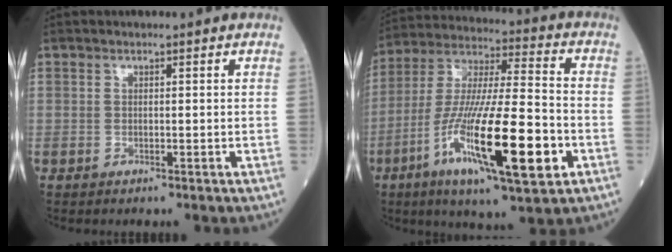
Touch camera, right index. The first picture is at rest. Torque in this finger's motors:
{"motor_torque": [2.14, 0.00, 0.65, 0.21]}